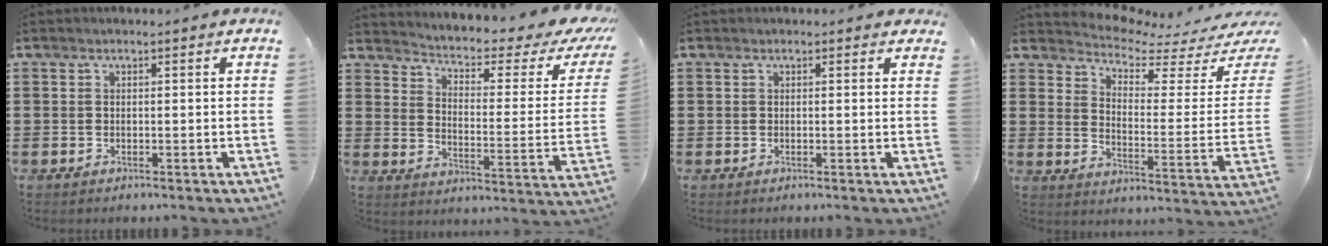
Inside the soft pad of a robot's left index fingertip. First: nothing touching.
{"total": 3.5, "force": [2.3, 0.5, 2.6], "torque": [-0.055, -0.029, 0.025]}
{"total": 0.6, "force": [0.5, 0.3, 0.2], "torque": [-0.005, 0.003, 0.008]}
{"total": 4.5, "force": [4.3, 0.6, 1.1], "torque": [-0.044, -0.046, 0.067]}